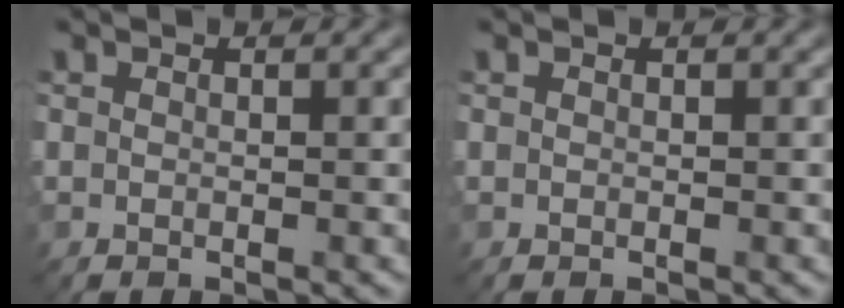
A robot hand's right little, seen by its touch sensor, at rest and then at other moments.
{"total": 0.0}